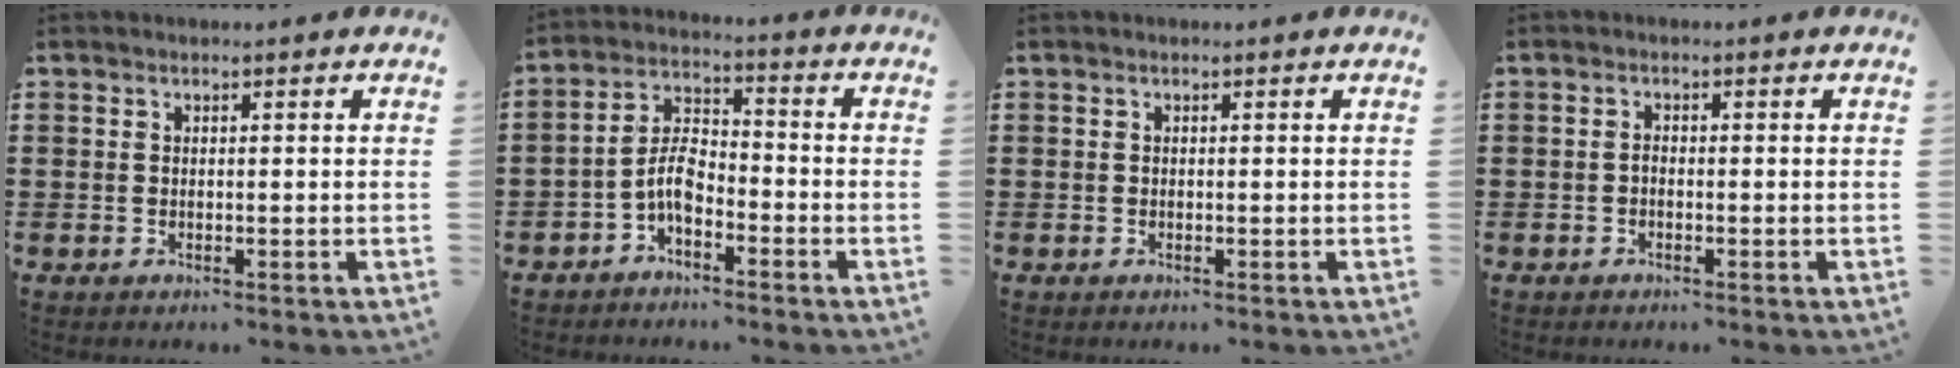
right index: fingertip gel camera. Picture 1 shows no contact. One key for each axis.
{"total": 5.5, "fx": -2.7, "fy": 2.7, "fz": 3.9, "tx": -0.091, "ty": 0.008, "tz": -0.057}
{"total": 0.0}
{"total": 0.8, "fx": -0.6, "fy": 0.3, "fz": 0.4, "tx": -0.011, "ty": -0.003, "tz": -0.010}